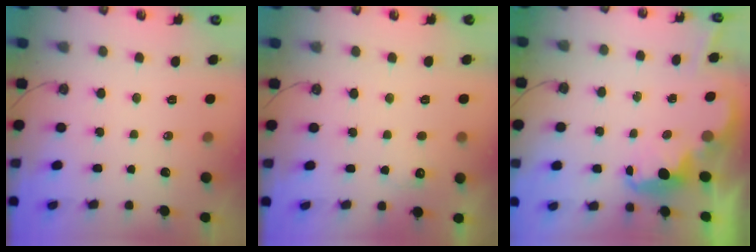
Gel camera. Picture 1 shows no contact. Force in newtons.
{"total": 4.9, "press": 4.8, "slide": 1.0}
{"total": 2.6, "press": 2.6, "slide": 0.5}